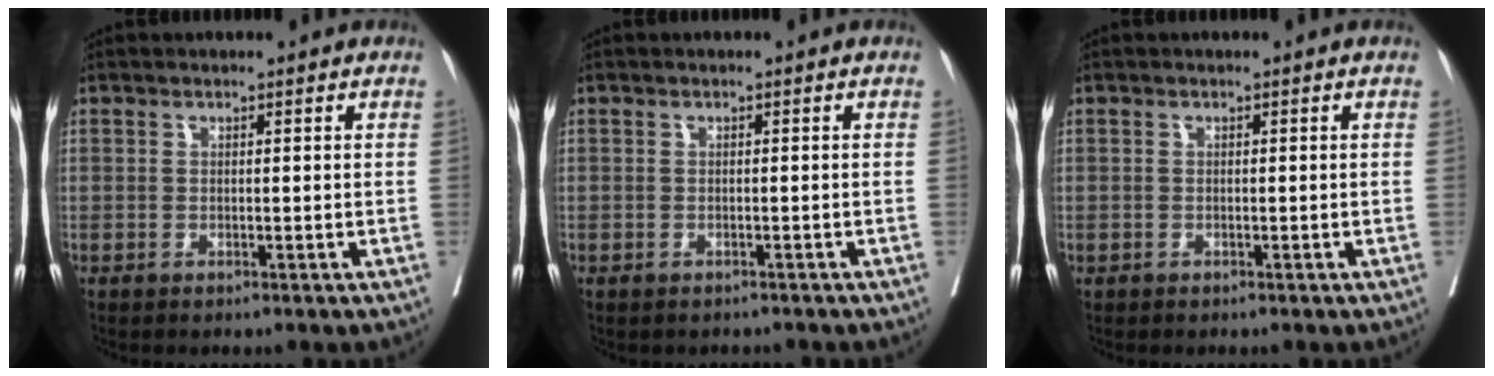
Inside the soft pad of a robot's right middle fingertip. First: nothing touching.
{"total": 1.4, "force": [-1.2, 0.6, 0.2], "torque": [-0.008, -0.001, -0.016]}
{"total": 0.0}